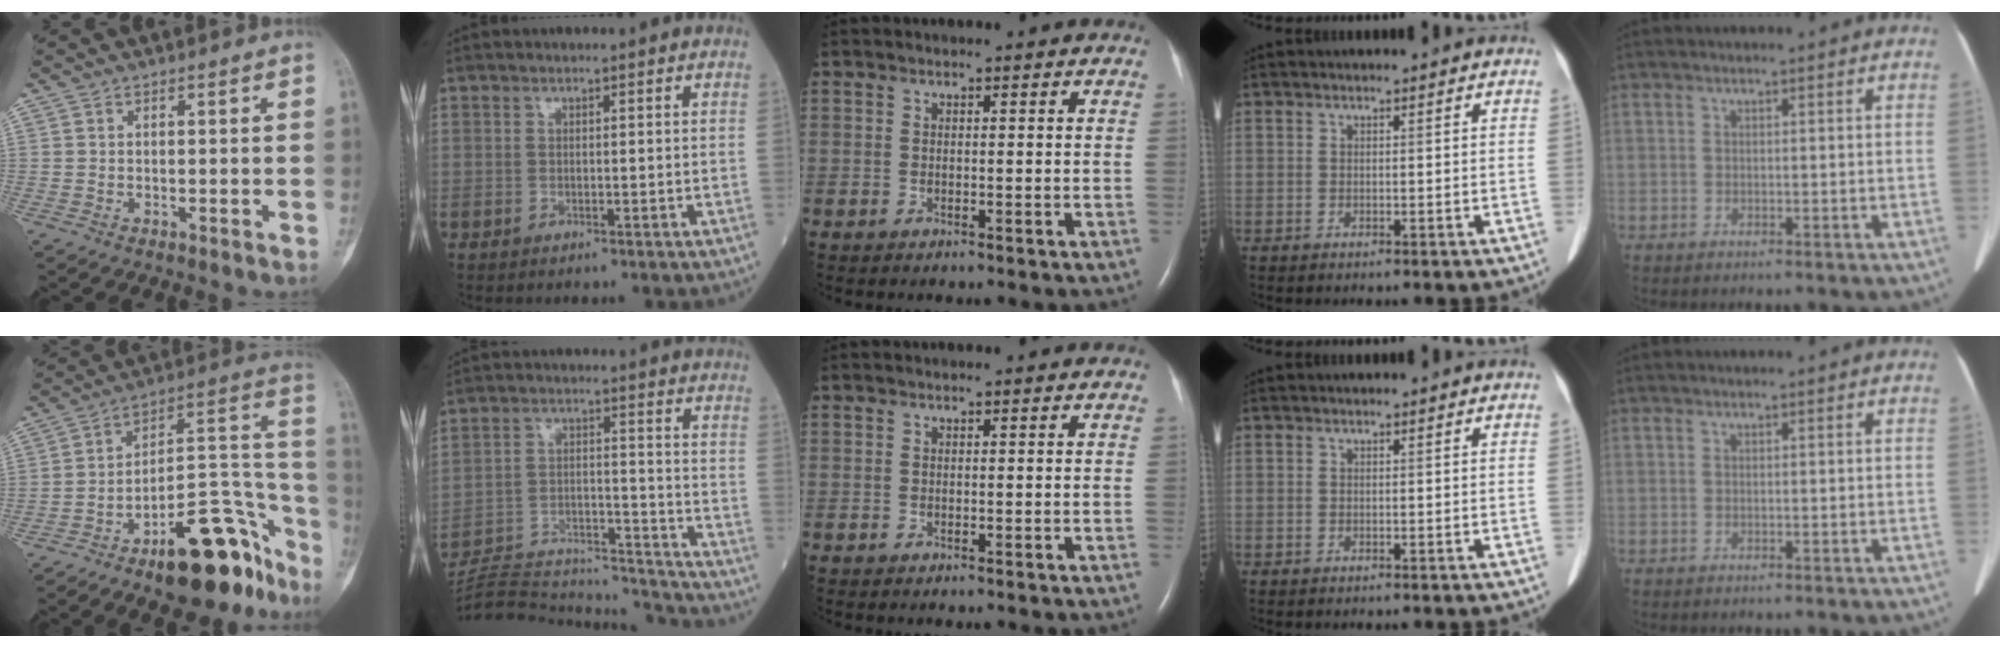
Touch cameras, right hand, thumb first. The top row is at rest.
{"thumb": {"total": 23.1, "force": [-14.6, 8.9, 15.5], "torque": [-0.133, 0.120, -0.218]}, "index": {"total": 19.2, "force": [-18.8, 1.8, 3.2], "torque": [-0.072, 0.023, -0.283]}}